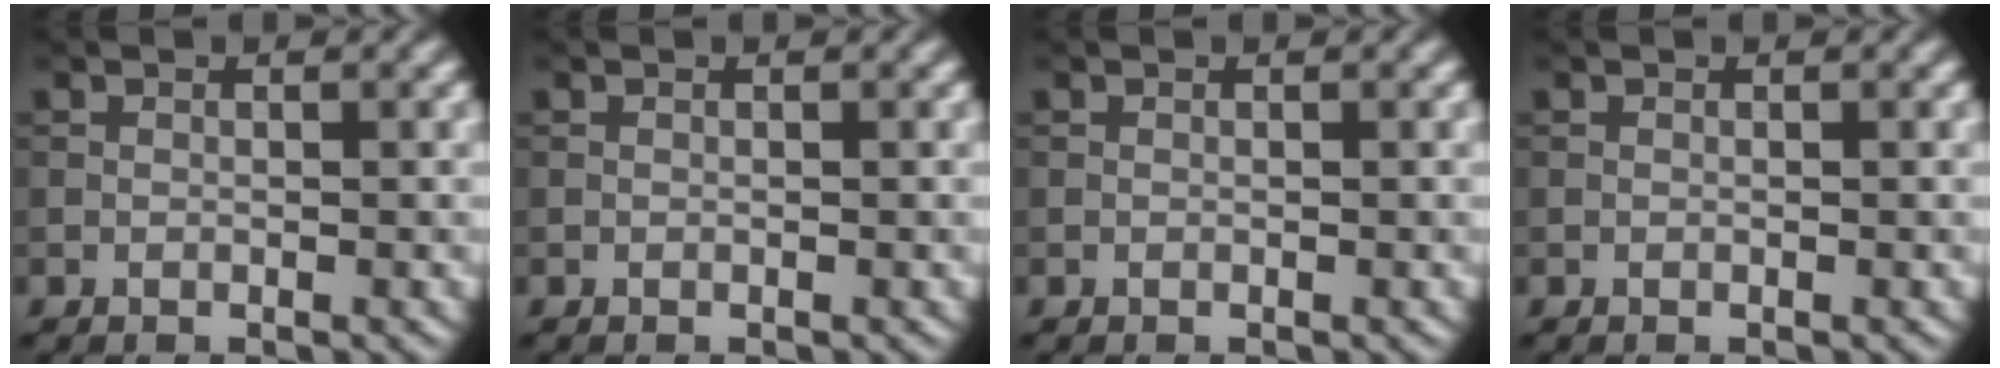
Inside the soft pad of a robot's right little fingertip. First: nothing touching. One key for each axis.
{"total": 0.0}
{"total": 0.0}
{"total": 0.0}